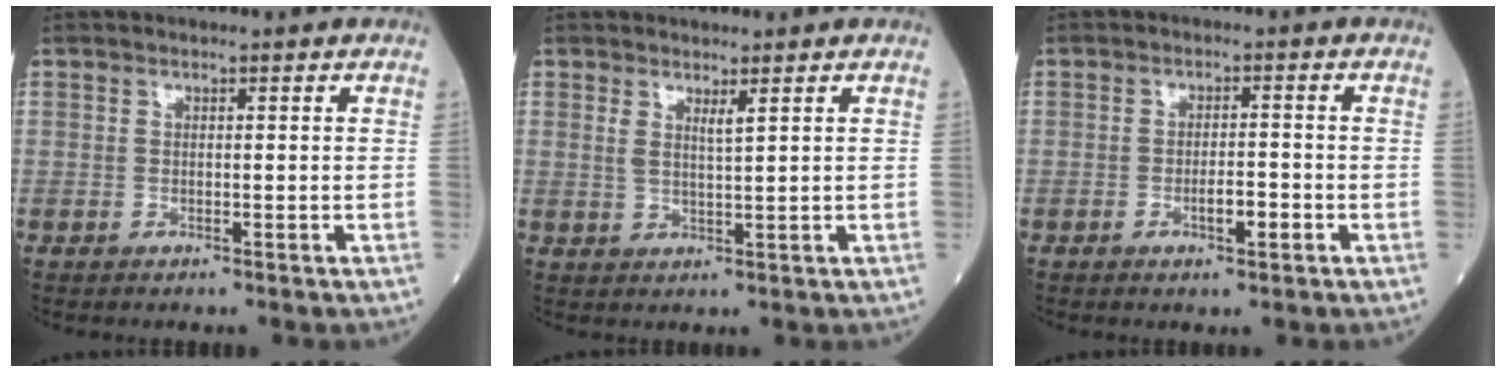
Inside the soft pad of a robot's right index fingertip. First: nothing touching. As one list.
[{"total": 2.0, "force": [1.2, -0.1, 1.6], "torque": [-0.033, -0.010, 0.023]}, {"total": 3.3, "force": [-1.3, 0.8, 2.9], "torque": [-0.049, 0.002, -0.021]}]